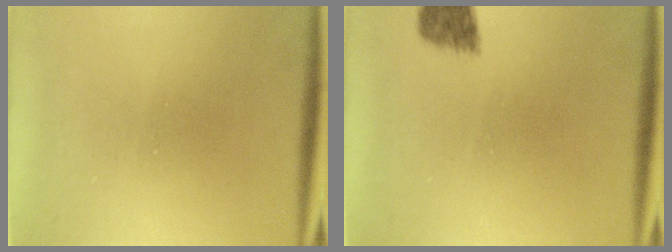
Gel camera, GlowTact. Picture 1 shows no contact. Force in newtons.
{"total": 2.3}